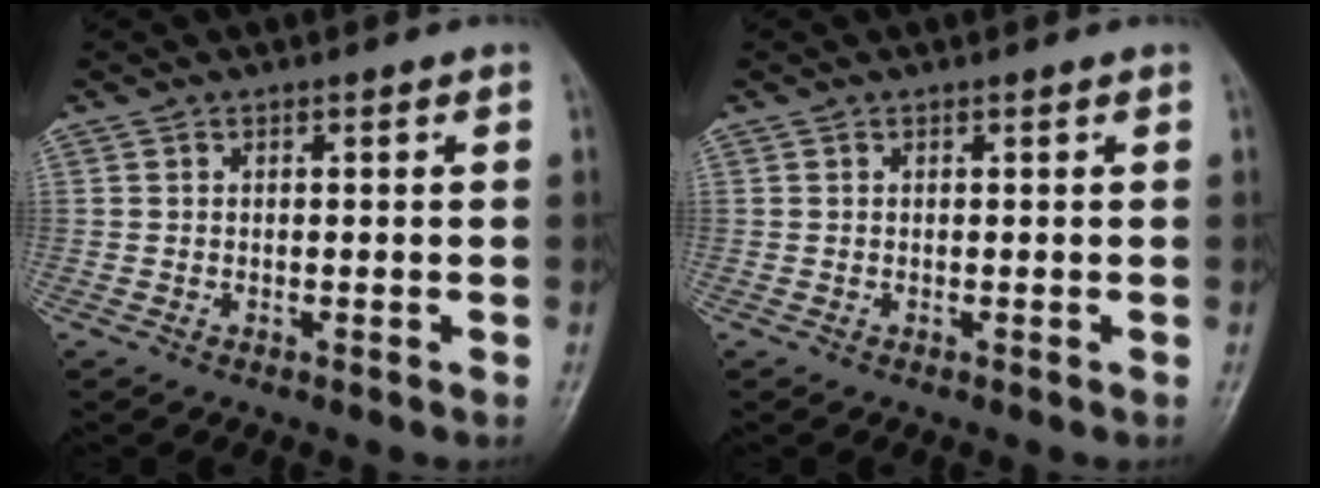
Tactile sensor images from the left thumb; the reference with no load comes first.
{"total": 0.0}